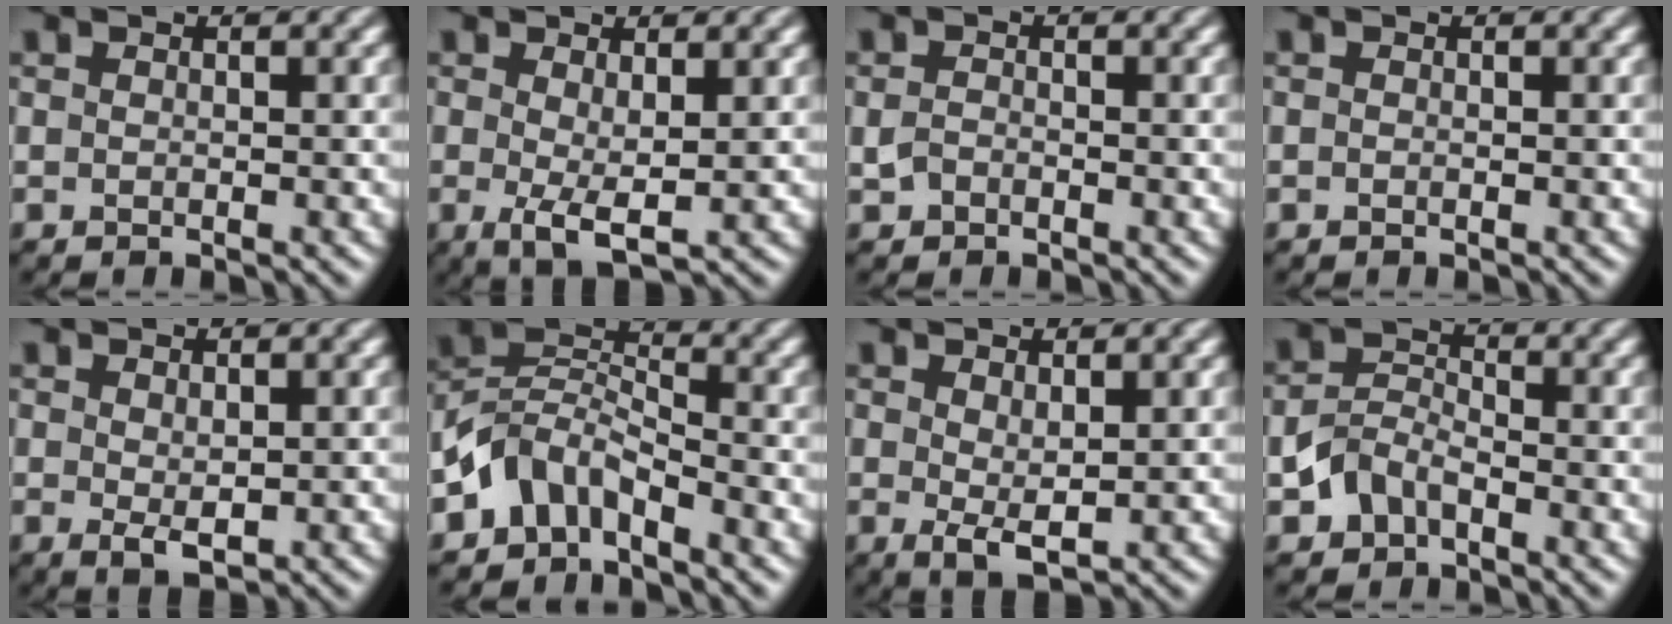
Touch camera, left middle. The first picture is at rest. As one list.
[{"total": 2.9, "force": [0.1, 0.7, 2.8], "torque": [-0.055, -0.009, 0.002]}, {"total": 1.0, "force": [-0.5, 0.7, 0.4], "torque": [-0.010, 0.001, -0.013]}, {"total": 0.0}, {"total": 1.8, "force": [0.1, 0.9, 1.6], "torque": [-0.030, -0.005, 0.007]}, {"total": 4.0, "force": [-2.8, 2.3, 1.6], "torque": [-0.026, 0.013, -0.067]}, {"total": 2.3, "force": [0.4, 0.8, 2.1], "torque": [-0.039, -0.007, 0.011]}, {"total": 3.3, "force": [-1.7, 2.2, 1.7], "torque": [-0.035, 0.010, -0.039]}]